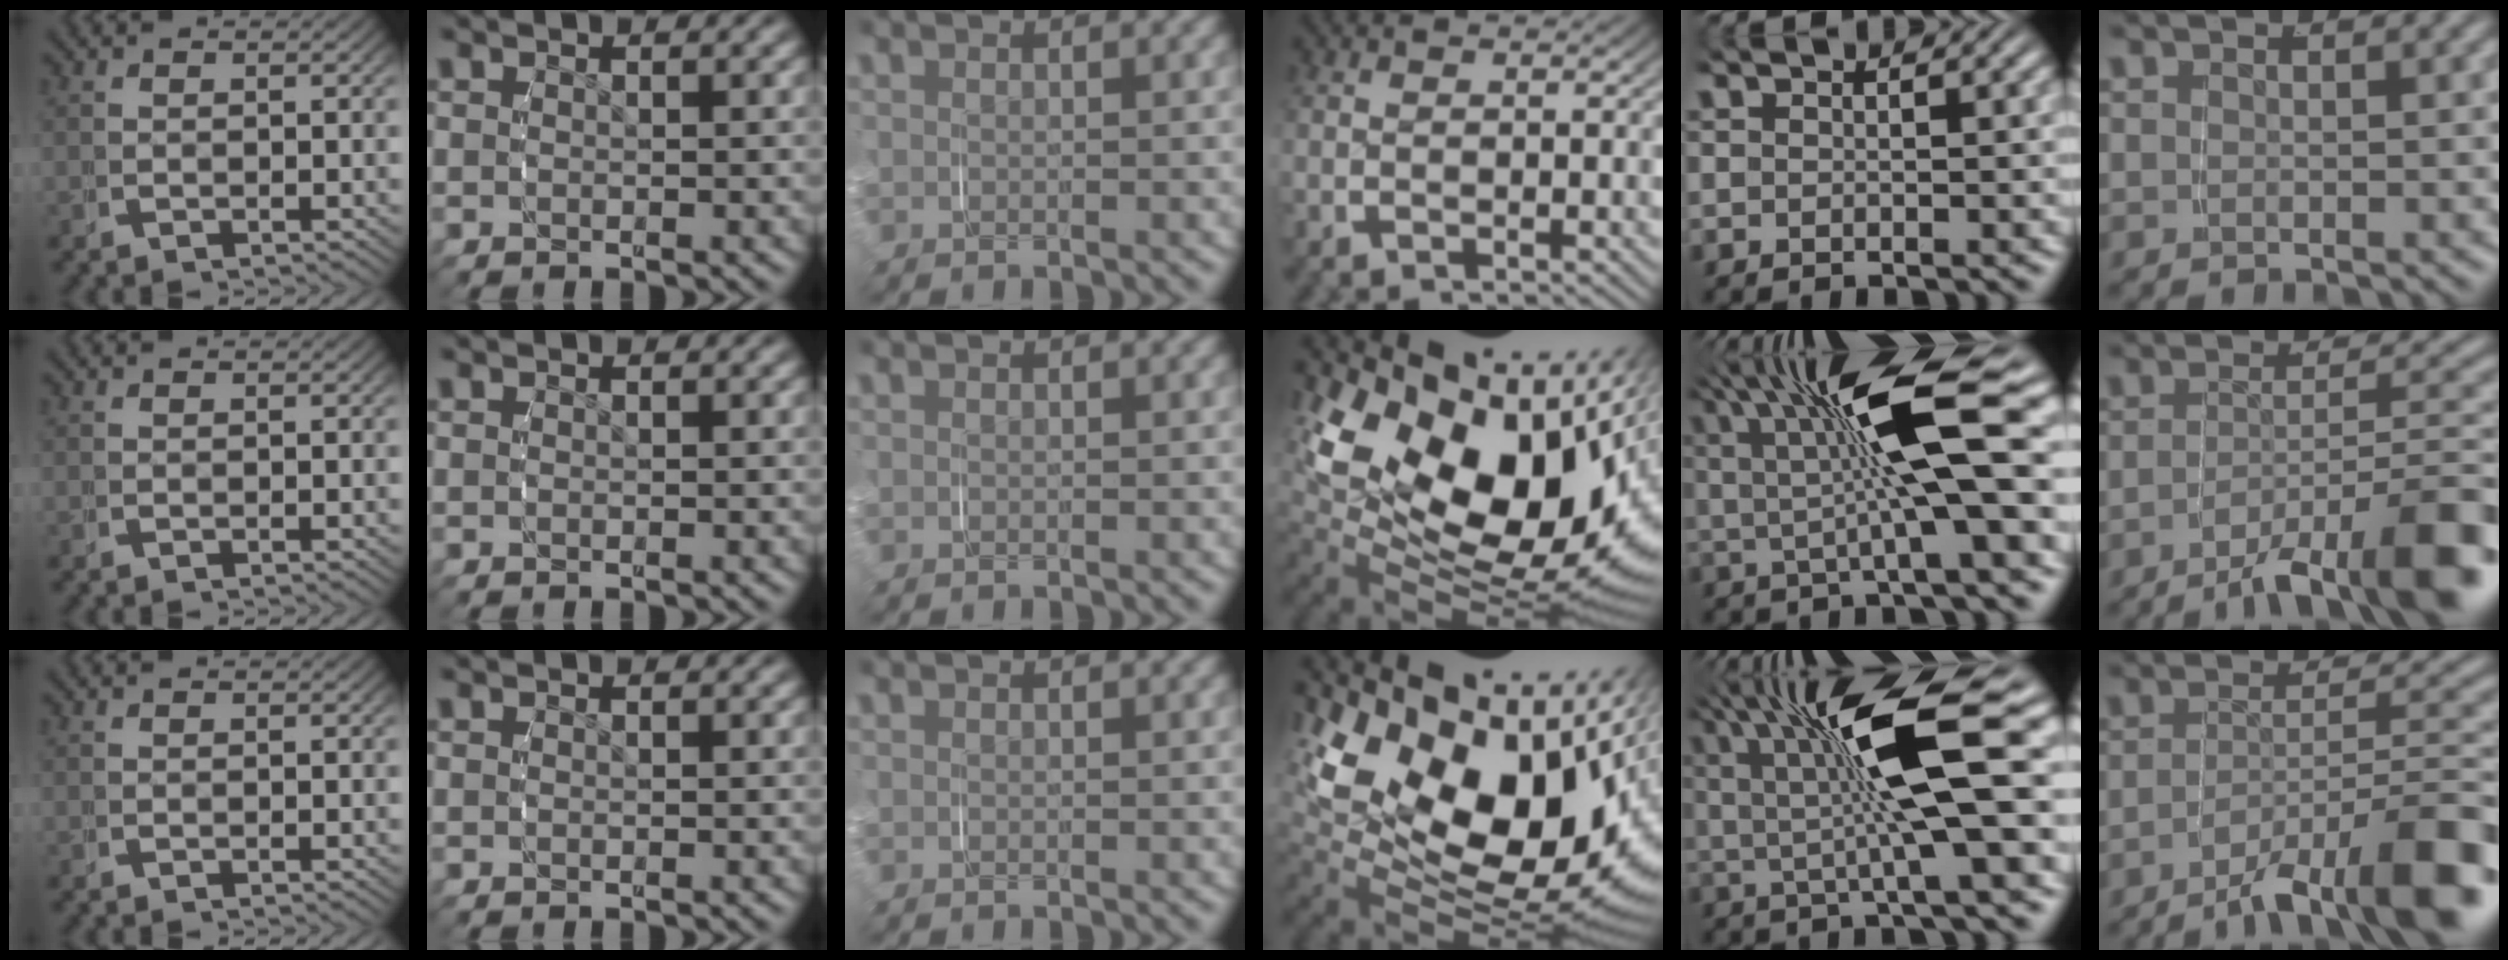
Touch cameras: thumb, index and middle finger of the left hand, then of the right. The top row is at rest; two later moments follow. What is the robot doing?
{"motion": "grasp_and_lifting", "object": "phone"}